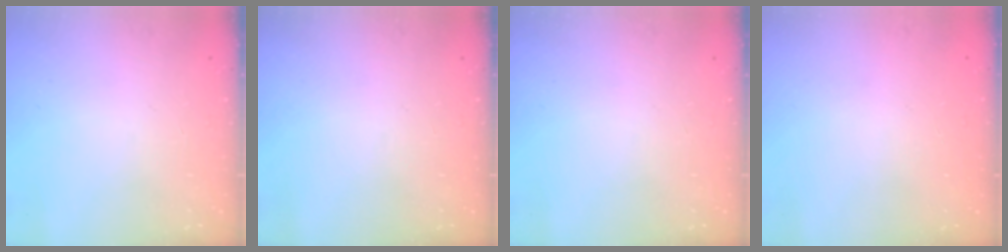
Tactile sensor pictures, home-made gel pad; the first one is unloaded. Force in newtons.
{"total": 0.0}
{"total": 0.0}
{"total": 0.0}